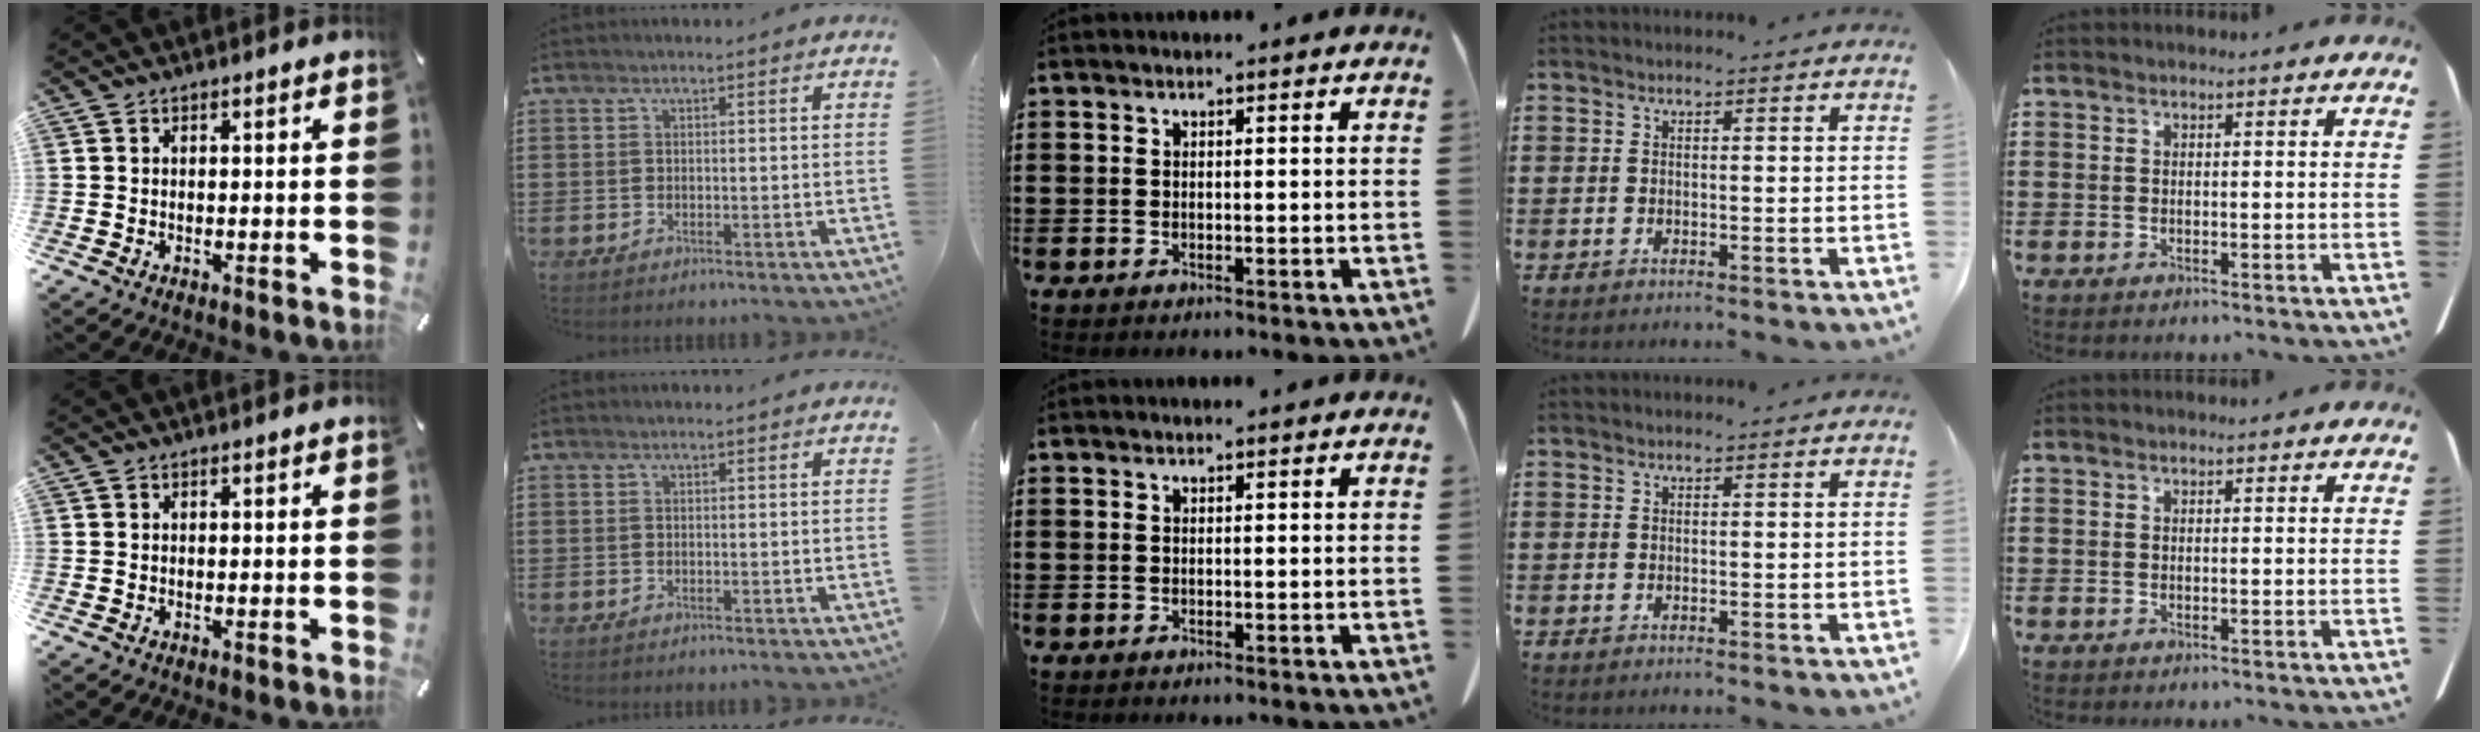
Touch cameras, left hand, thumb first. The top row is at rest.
{}